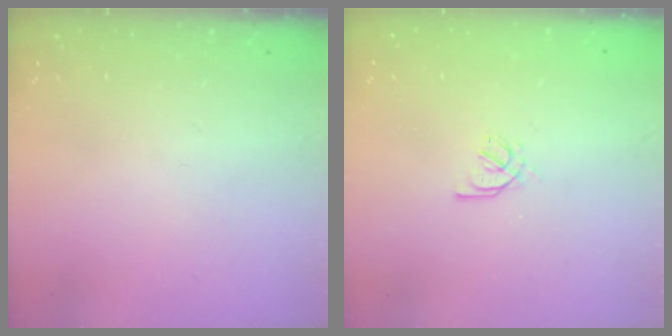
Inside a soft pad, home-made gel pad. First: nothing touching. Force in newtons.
{"total": 1.7, "press": 1.6, "slide": 0.5}